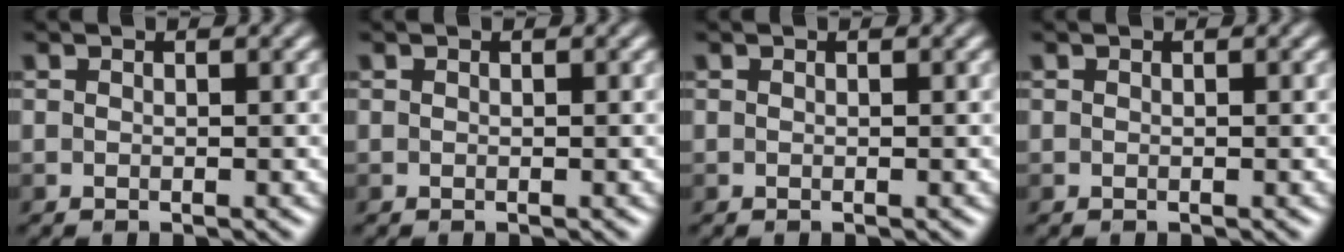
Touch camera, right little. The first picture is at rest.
{"total": 0.0}
{"total": 0.0}
{"total": 0.0}